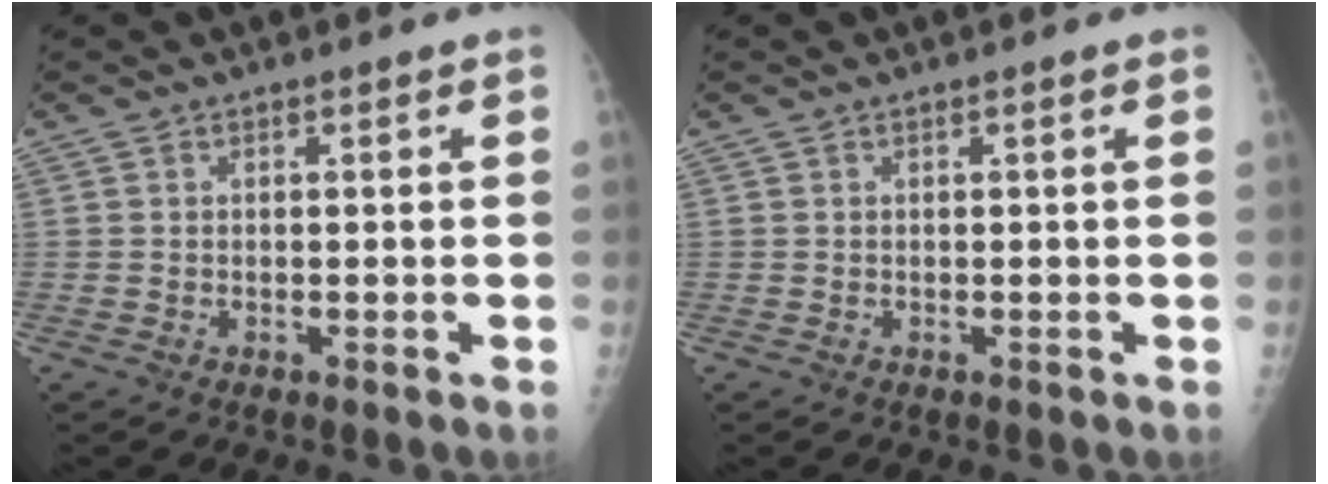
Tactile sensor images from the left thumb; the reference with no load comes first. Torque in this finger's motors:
{"motor_torque": [0.08, 0.10, 0.00, -0.04, 0.00]}